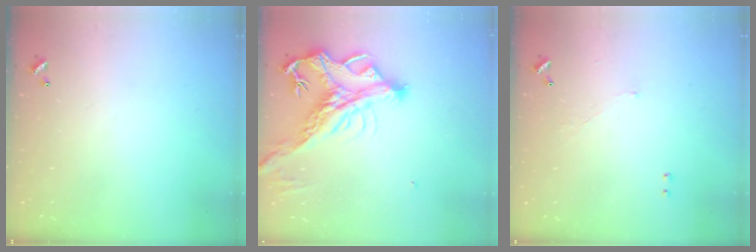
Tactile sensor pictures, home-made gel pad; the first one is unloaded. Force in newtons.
{"total": 6.6, "press": 6.3, "slide": 1.9}
{"total": 1.3, "press": 1.2, "slide": 0.5}